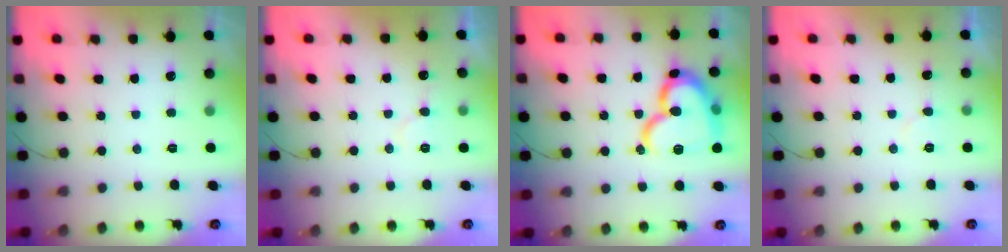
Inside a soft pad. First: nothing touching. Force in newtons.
{"total": 5.4, "press": 5.3, "slide": 0.4}
{"total": 19.9, "press": 19.8, "slide": 2.2}
{"total": 3.9, "press": 3.9, "slide": 0.4}